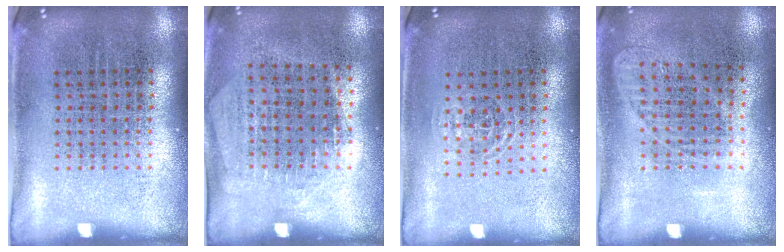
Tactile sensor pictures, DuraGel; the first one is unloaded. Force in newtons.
{"total": 1.3, "press": 1.2, "slide": 0.6}
{"total": 0.8, "press": 0.5, "slide": 0.6}
{"total": 1.0, "press": 0.9, "slide": 0.4}